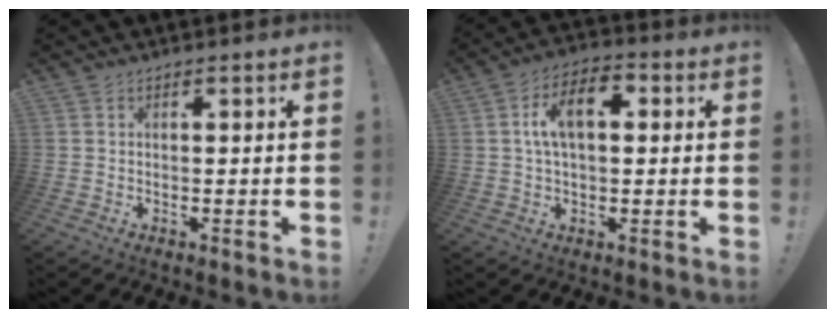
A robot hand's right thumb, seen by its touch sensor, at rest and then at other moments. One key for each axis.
{"total": 11.0, "fx": 2.2, "fy": 6.0, "fz": 9.0, "tx": -0.150, "ty": 0.012, "tz": 0.038}